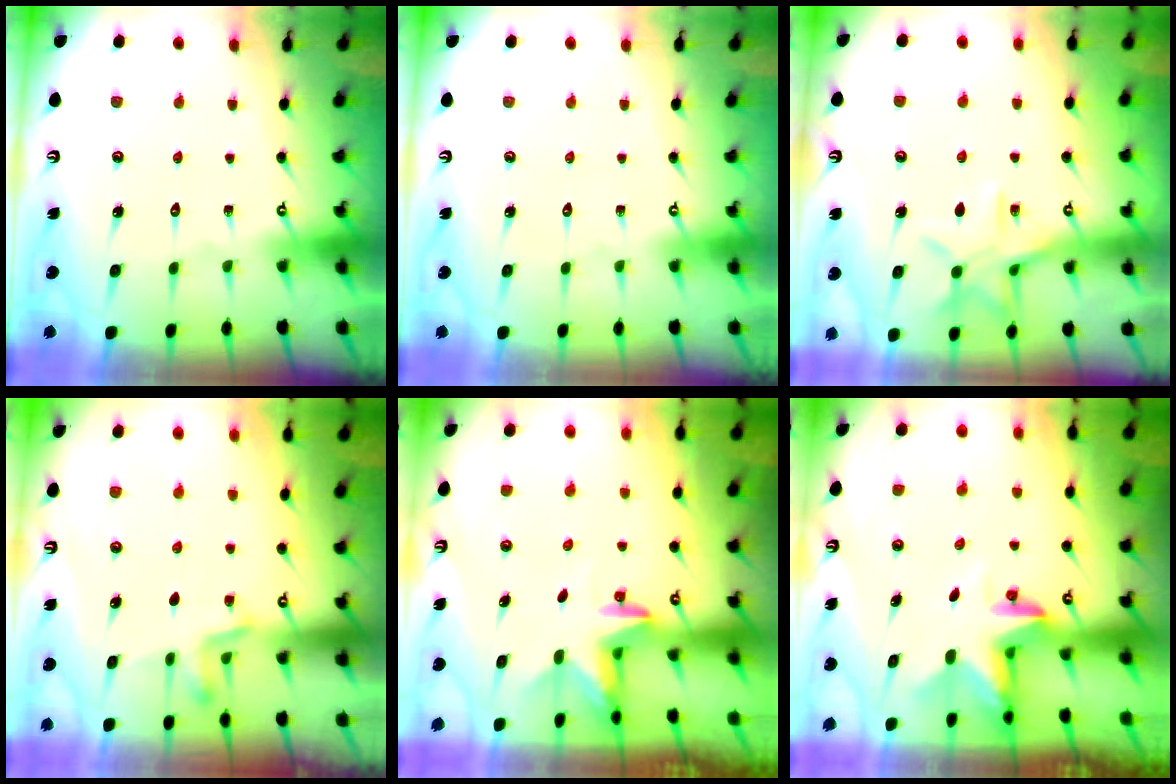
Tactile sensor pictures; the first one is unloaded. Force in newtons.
{"total": 0.0}
{"total": 11.5, "press": 11.5, "slide": 0.7}
{"total": 3.2, "press": 3.2, "slide": 0.6}
{"total": 2.9, "press": 2.8, "slide": 0.7}
{"total": 3.4, "press": 3.4, "slide": 0.2}